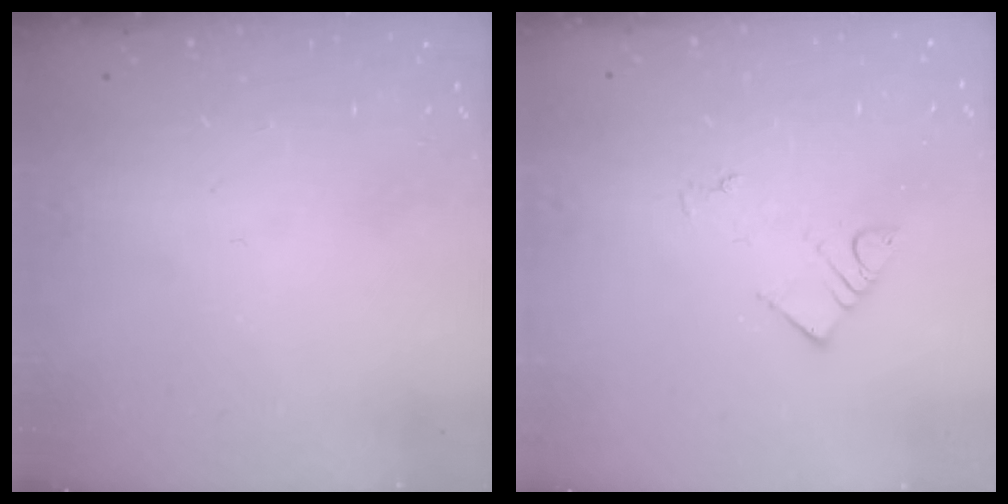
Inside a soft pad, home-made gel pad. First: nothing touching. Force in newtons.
{"total": 4.1, "press": 4.1, "slide": 0.2}